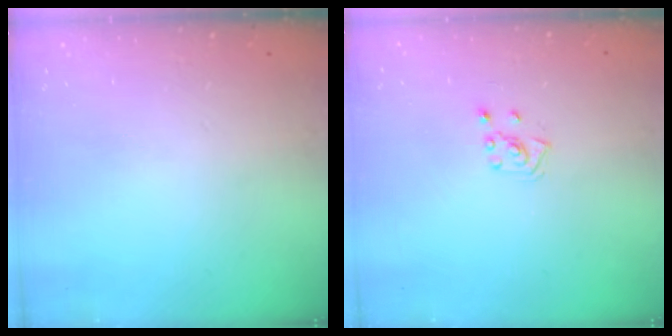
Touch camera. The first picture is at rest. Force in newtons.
{"total": 3.8, "press": 3.8, "slide": 0.4}